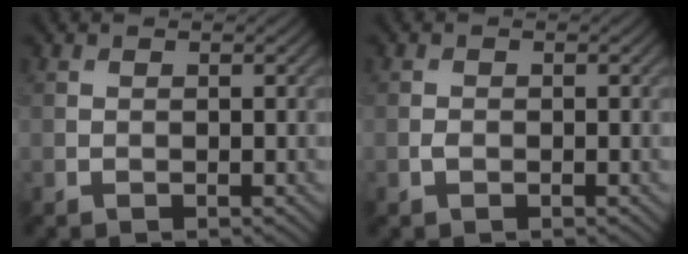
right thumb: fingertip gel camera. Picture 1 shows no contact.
{"total": 0.7, "force": [-0.2, 0.4, 0.4], "torque": [-0.009, -0.001, -0.005]}